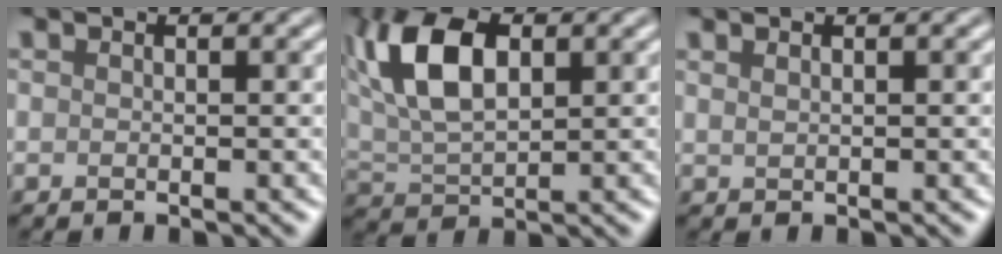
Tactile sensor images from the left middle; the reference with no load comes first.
{"total": 8.6, "force": [2.5, 4.7, 6.8], "torque": [-0.150, 0.018, 0.040]}
{"total": 0.9, "force": [0.6, 0.3, 0.6], "torque": [-0.008, -0.004, 0.008]}